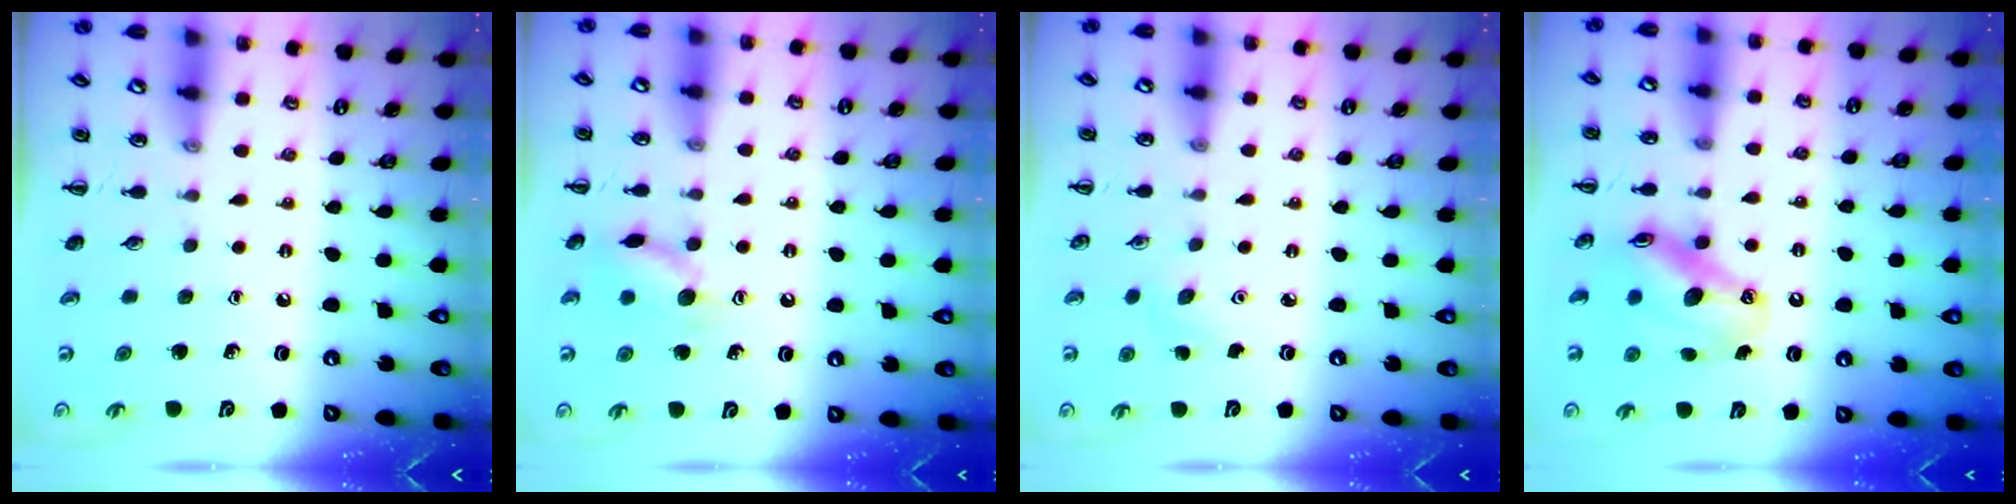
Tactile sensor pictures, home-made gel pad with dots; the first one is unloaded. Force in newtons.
{"total": 10.5, "press": 10.5, "slide": 0.6}
{"total": 3.5, "press": 3.4, "slide": 1.0}
{"total": 12.4, "press": 11.8, "slide": 3.6}